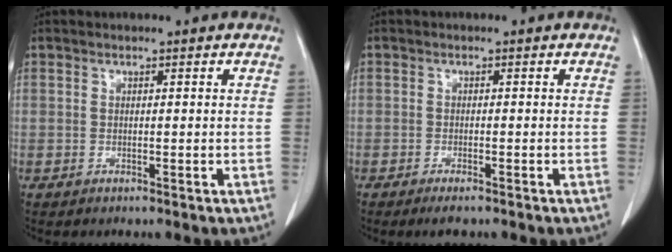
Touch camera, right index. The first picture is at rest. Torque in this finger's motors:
{"motor_torque": [0.16, -0.14, 0.06, 0.01]}